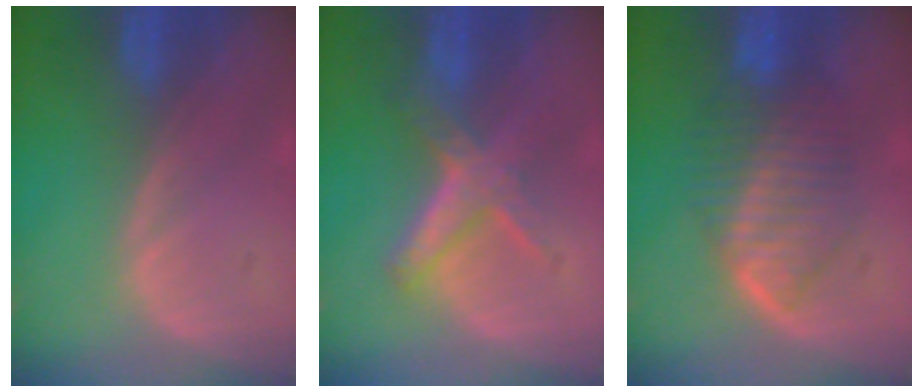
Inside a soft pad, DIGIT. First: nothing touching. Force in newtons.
{"total": 5.7, "press": 5.4, "slide": 1.7}
{"total": 6.6, "press": 6.5, "slide": 1.3}